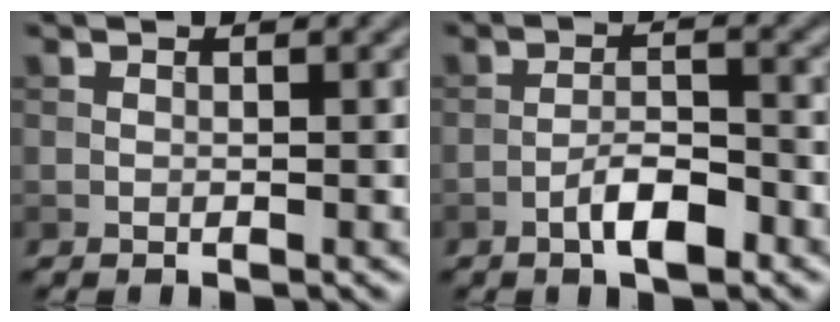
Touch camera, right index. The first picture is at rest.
{"total": 3.6, "force": [-2.0, 1.1, 2.8], "torque": [-0.048, 0.010, -0.040]}